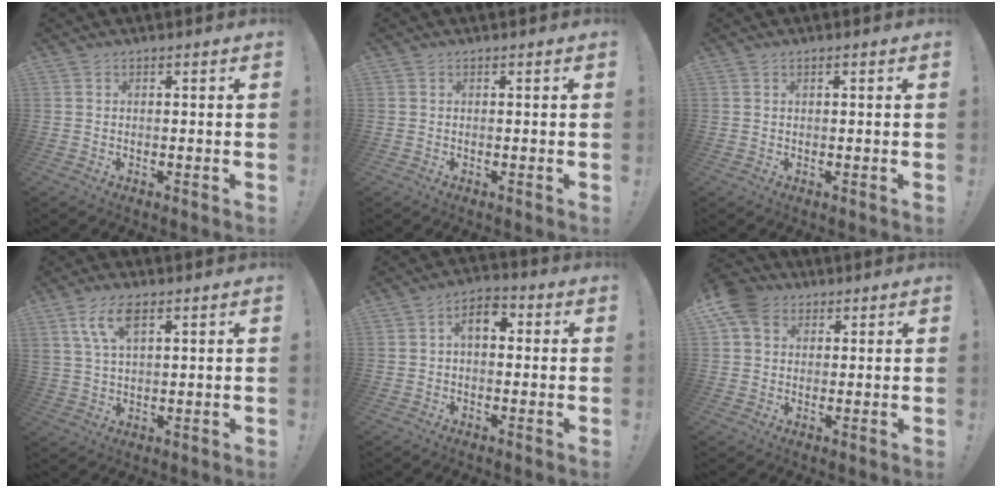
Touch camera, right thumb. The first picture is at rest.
{"total": 0.0}
{"total": 0.6, "force": [0.3, 0.0, 0.6], "torque": [-0.021, 0.004, 0.005]}
{"total": 7.8, "force": [4.2, 3.2, 5.8], "torque": [-0.123, -0.005, 0.078]}
{"total": 6.4, "force": [1.3, 4.0, 4.9], "torque": [-0.081, 0.008, 0.023]}
{"total": 7.9, "force": [3.5, 6.1, 3.6], "torque": [-0.067, -0.006, 0.069]}